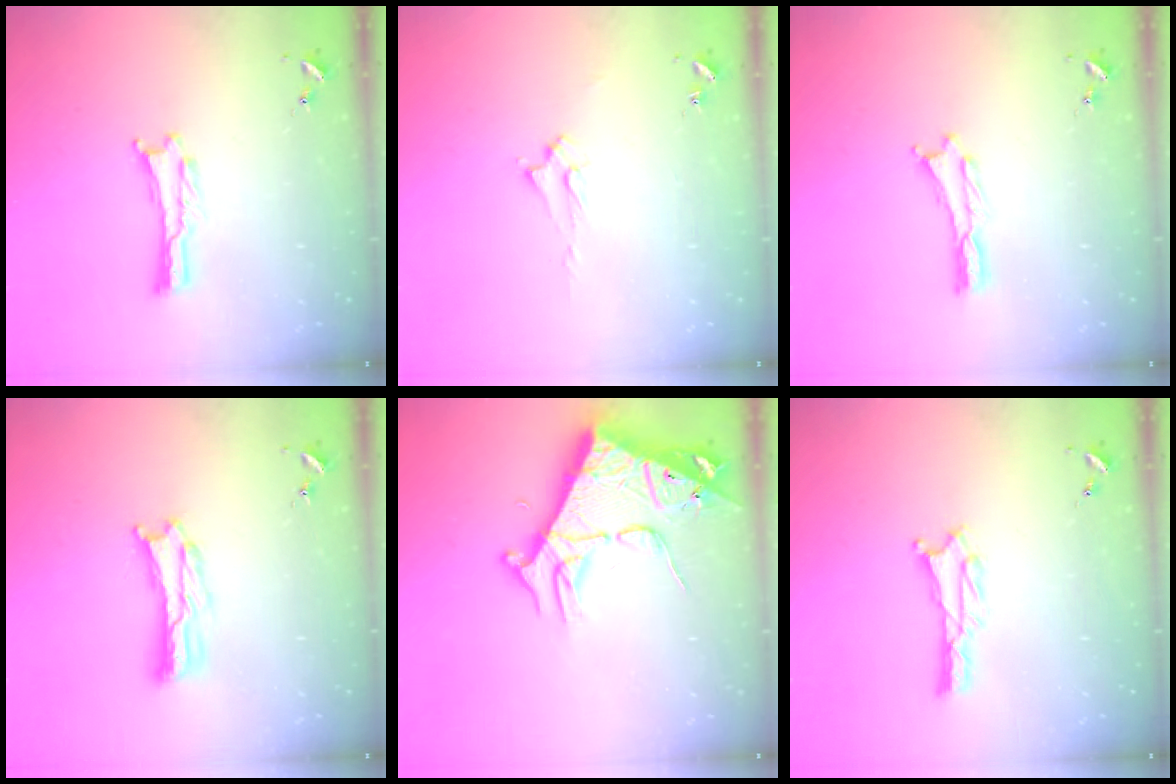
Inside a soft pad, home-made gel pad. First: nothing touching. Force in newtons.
{"total": 1.9, "press": 1.9, "slide": 0.3}
{"total": 0.0}
{"total": 1.7, "press": 1.7, "slide": 0.3}
{"total": 10.3, "press": 10.2, "slide": 1.3}
{"total": 2.0, "press": 2.0, "slide": 0.3}